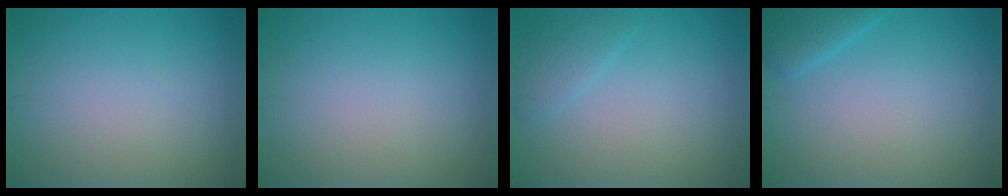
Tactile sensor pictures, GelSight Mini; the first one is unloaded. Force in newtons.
{"total": 0.0}
{"total": 1.5, "press": 1.5, "slide": 0.1}
{"total": 2.0, "press": 2.0, "slide": 0.1}